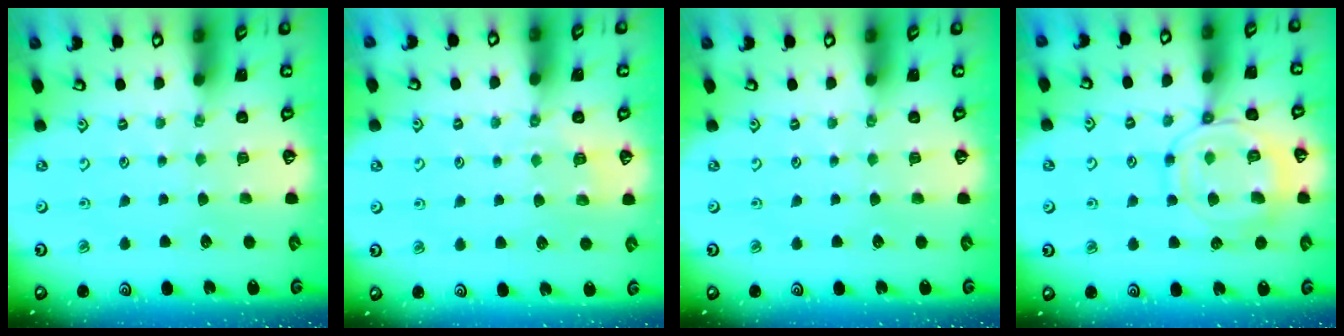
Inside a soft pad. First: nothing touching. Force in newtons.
{"total": 3.0, "press": 2.6, "slide": 1.5}
{"total": 0.0}
{"total": 12.7, "press": 12.6, "slide": 1.1}